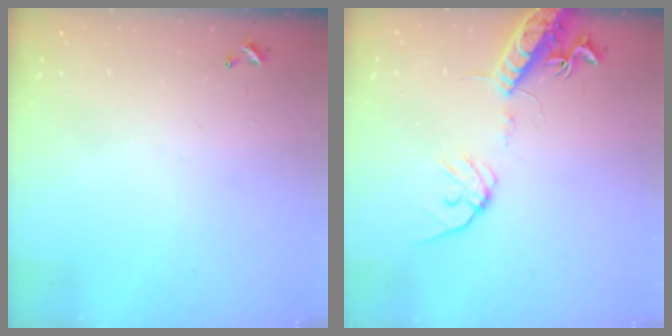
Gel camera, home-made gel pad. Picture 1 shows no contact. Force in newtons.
{"total": 16.4, "press": 16.1, "slide": 3.0}